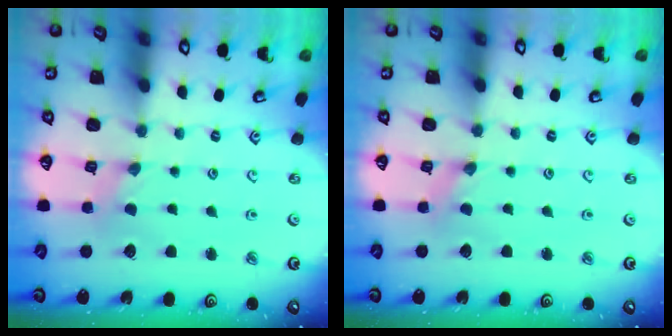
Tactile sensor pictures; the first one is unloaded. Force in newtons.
{"total": 0.0}